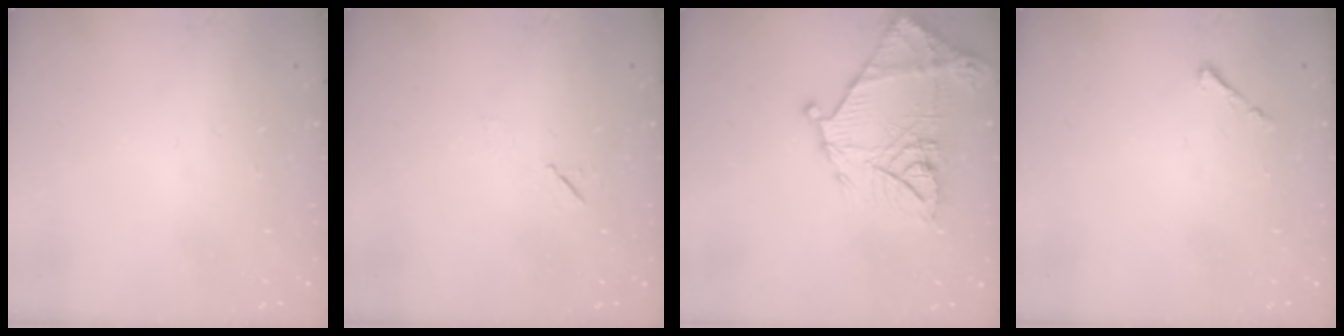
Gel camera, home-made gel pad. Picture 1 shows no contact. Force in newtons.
{"total": 4.8, "press": 4.4, "slide": 2.0}
{"total": 18.6, "press": 18.5, "slide": 1.9}
{"total": 3.3, "press": 3.3, "slide": 0.6}